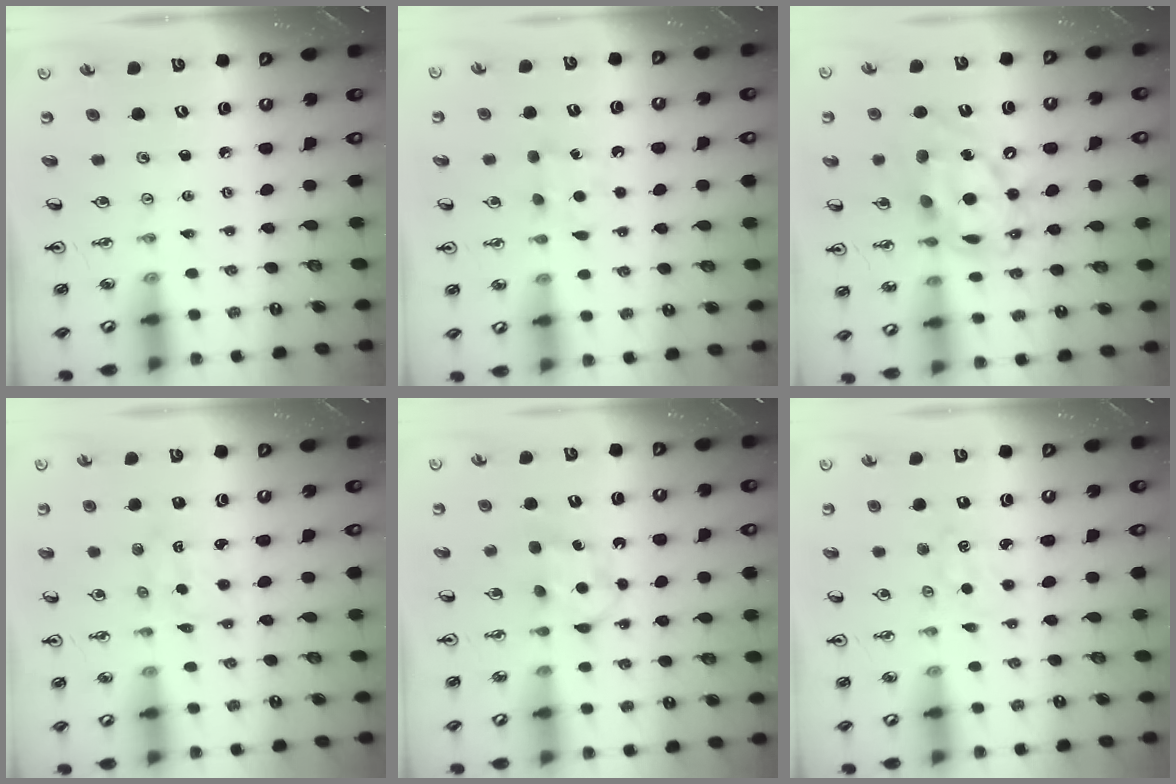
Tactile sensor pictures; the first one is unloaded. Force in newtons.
{"total": 7.6, "press": 7.5, "slide": 0.8}
{"total": 16.8, "press": 16.8, "slide": 1.5}
{"total": 2.1, "press": 2.1, "slide": 0.3}
{"total": 6.3, "press": 6.3, "slide": 0.6}
{"total": 3.6, "press": 3.6, "slide": 0.4}